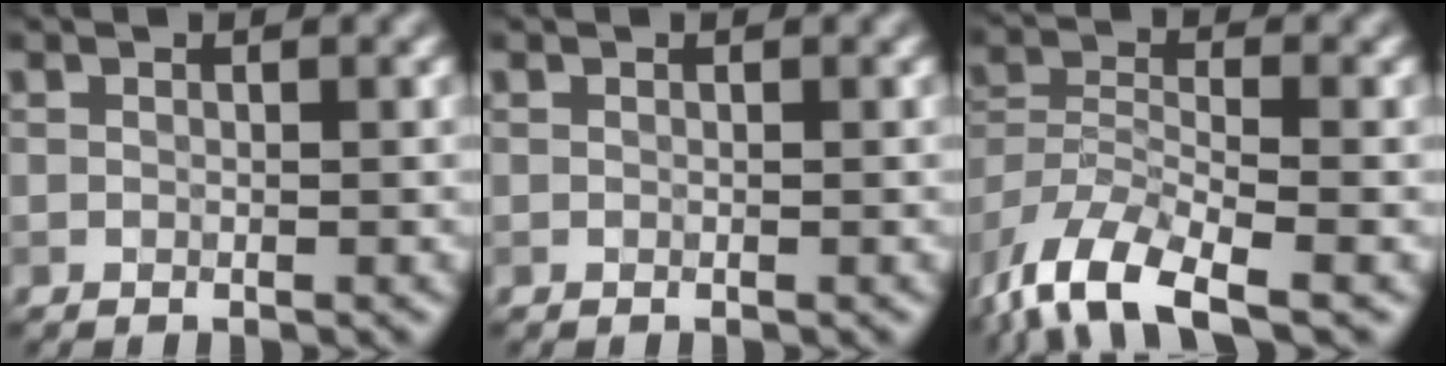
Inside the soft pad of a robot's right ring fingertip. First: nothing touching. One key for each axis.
{"total": 0.0}
{"total": 9.4, "fx": -6.5, "fy": 3.4, "fz": 6.0, "tx": -0.113, "ty": -0.010, "tz": -0.126}